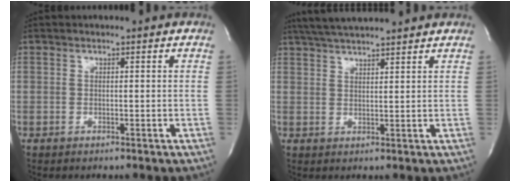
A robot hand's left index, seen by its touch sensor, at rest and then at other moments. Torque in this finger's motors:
{"motor_torque": [0.01, -0.11, 0.50, 0.13]}